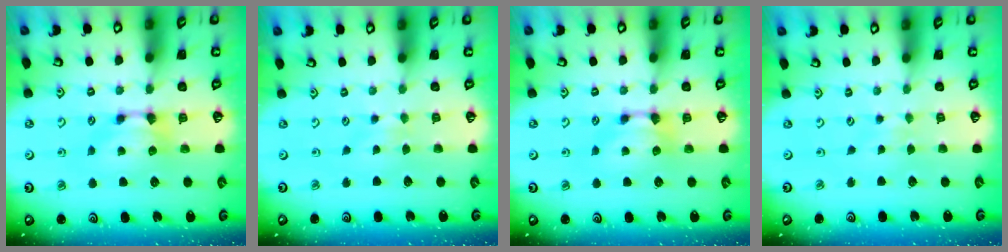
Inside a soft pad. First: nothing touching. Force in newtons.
{"total": 2.6, "press": 2.5, "slide": 0.3}
{"total": 0.0}
{"total": 4.5, "press": 4.5, "slide": 0.2}